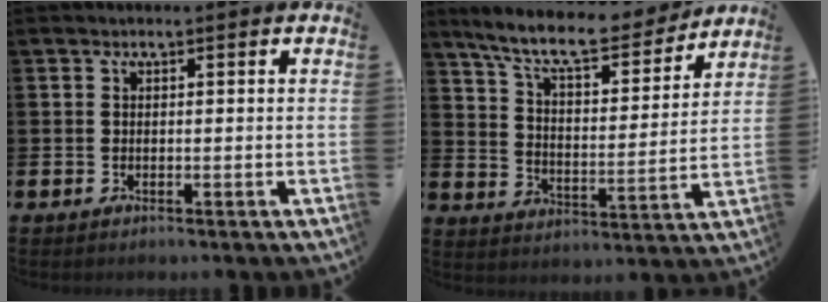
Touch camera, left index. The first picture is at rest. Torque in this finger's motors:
{"motor_torque": [1.10, -1.04, 0.40, 0.21]}